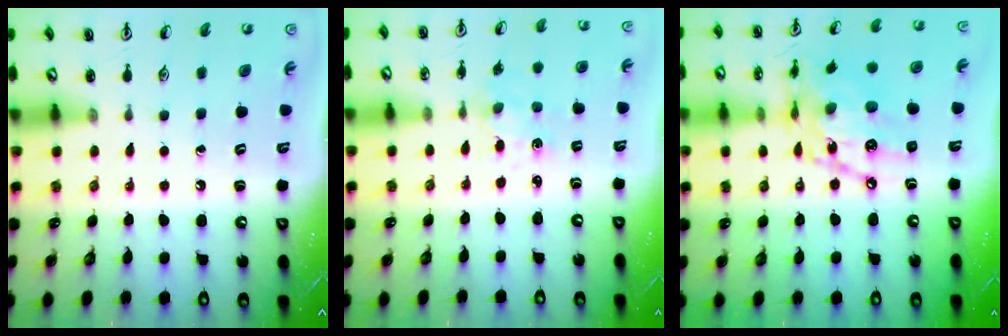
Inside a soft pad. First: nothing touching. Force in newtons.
{"total": 3.0, "press": 3.0, "slide": 0.3}
{"total": 14.9, "press": 14.9, "slide": 0.8}